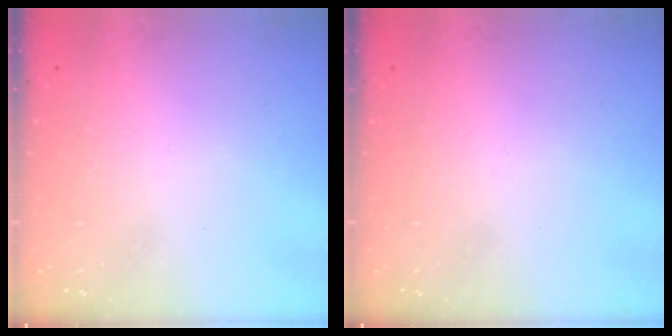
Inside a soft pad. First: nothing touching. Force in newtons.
{"total": 0.0}